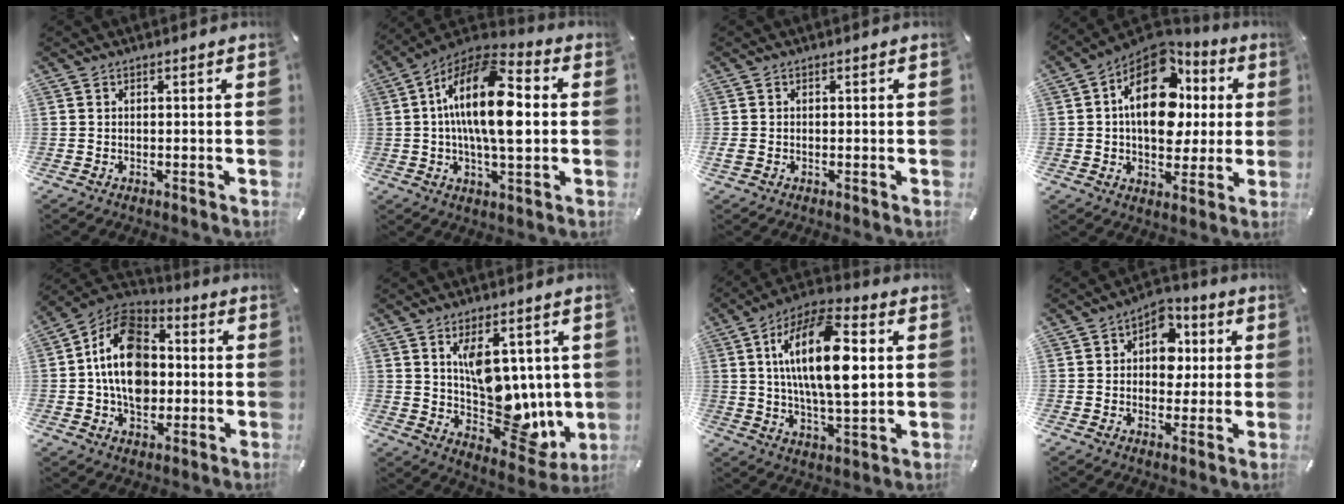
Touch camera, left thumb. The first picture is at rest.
{"total": 18.7, "force": [1.5, 8.4, 16.6], "torque": [-0.314, -0.001, 0.017]}
{"total": 1.2, "force": [-0.3, 0.8, 0.9], "torque": [-0.023, 0.000, -0.008]}
{"total": 19.1, "force": [3.5, 13.0, 13.5], "torque": [-0.205, -0.019, 0.060]}
{"total": 16.2, "force": [-0.9, 12.1, 10.8], "torque": [-0.201, 0.014, -0.021]}
{"total": 15.5, "force": [3.3, 9.7, 11.5], "torque": [-0.158, -0.032, 0.070]}
{"total": 19.7, "force": [4.0, 8.7, 17.2], "torque": [-0.320, -0.002, 0.058]}
{"total": 9.0, "force": [1.8, 7.3, 4.9], "torque": [-0.063, -0.006, 0.029]}